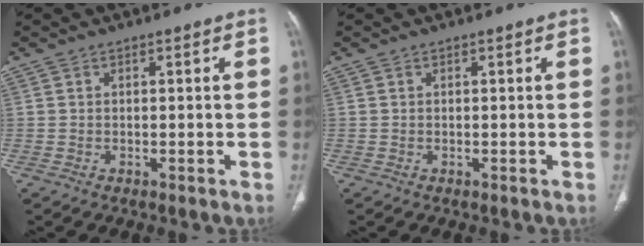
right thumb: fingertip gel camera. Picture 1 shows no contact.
{"total": 0.0}